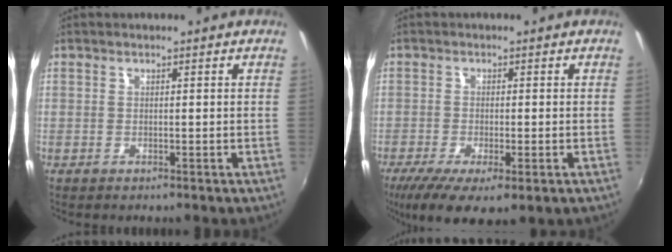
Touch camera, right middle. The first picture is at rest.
{"total": 10.3, "force": [-5.6, 3.0, 8.1], "torque": [-0.166, -0.044, -0.089]}